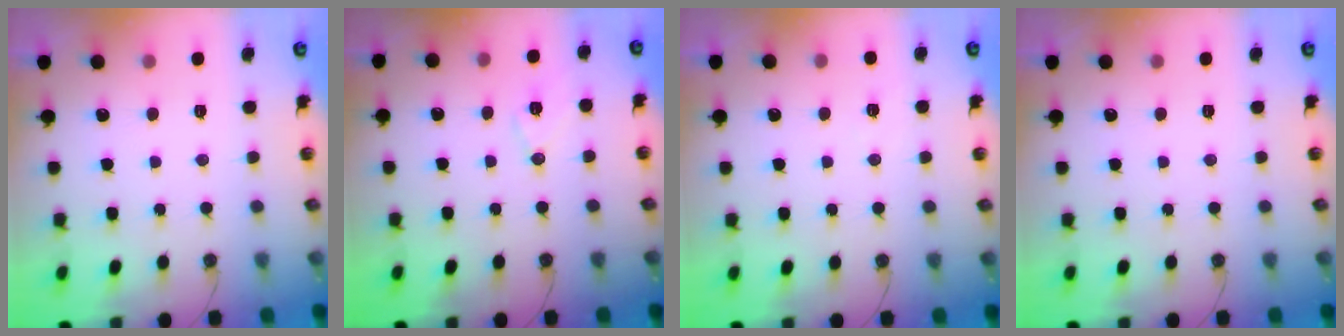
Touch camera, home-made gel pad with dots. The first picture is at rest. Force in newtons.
{"total": 8.4, "press": 7.6, "slide": 3.6}
{"total": 5.0, "press": 3.5, "slide": 3.5}
{"total": 0.0}